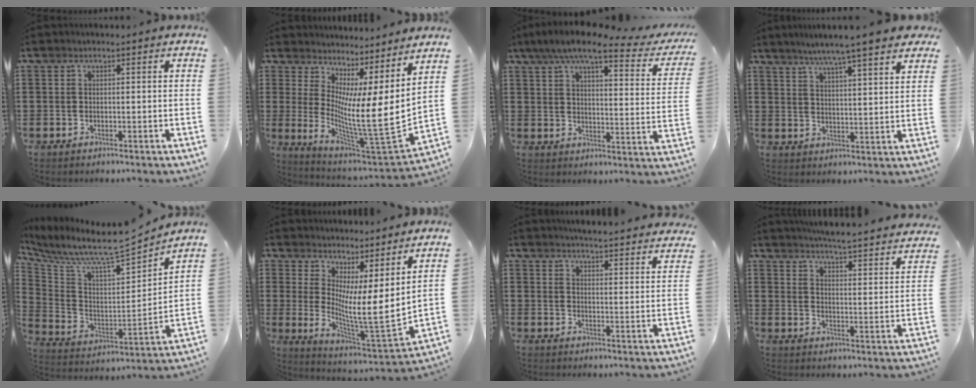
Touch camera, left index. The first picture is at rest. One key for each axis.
{"total": 9.5, "fx": 2.5, "fy": 0.8, "fz": 9.1, "tx": -0.157, "ty": -0.071, "tz": 0.038}
{"total": 9.8, "fx": 7.6, "fy": 1.2, "fz": 6.0, "tx": -0.127, "ty": -0.035, "tz": 0.127}
{"total": 6.1, "fx": 5.2, "fy": -0.4, "fz": 3.1, "tx": -0.077, "ty": -0.023, "tz": 0.088}
{"total": 6.6, "fx": 6.4, "fy": -0.2, "fz": 1.9, "tx": -0.076, "ty": -0.075, "tz": 0.097}
{"total": 7.0, "fx": 2.5, "fy": 0.6, "fz": 6.5, "tx": -0.113, "ty": -0.050, "tz": 0.041}
{"total": 4.4, "fx": 4.4, "fy": -0.5, "fz": 0.4, "tx": -0.015, "ty": -0.030, "tz": 0.075}
{"total": 4.9, "fx": 4.8, "fy": -0.7, "fz": 1.0, "tx": -0.034, "ty": -0.044, "tz": 0.077}